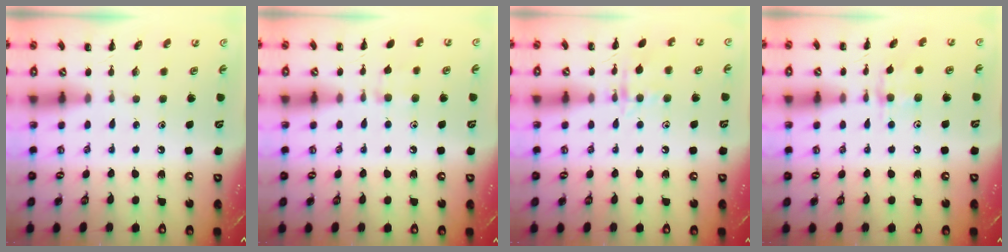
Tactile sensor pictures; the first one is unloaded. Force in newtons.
{"total": 7.1, "press": 6.7, "slide": 2.4}
{"total": 9.1, "press": 9.0, "slide": 0.8}
{"total": 6.7, "press": 6.7, "slide": 0.5}